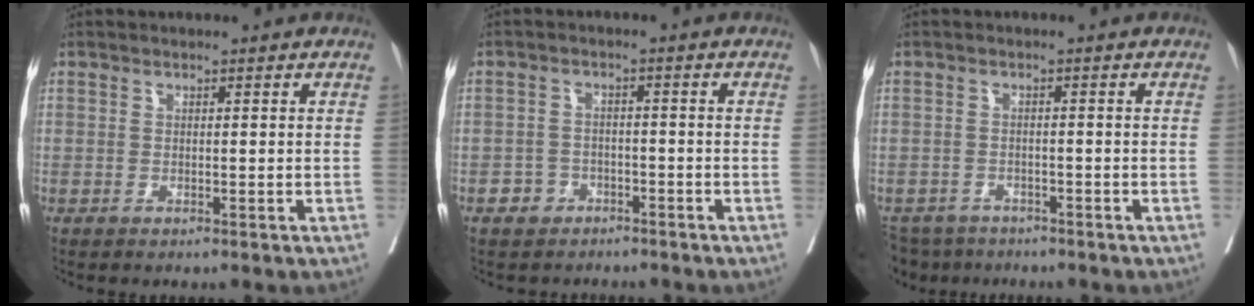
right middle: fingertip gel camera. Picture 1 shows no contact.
{"total": 3.3, "force": [-2.2, 2.5, 0.2], "torque": [-0.014, 0.008, -0.036]}
{"total": 5.4, "force": [-4.8, 2.6, 0.4], "torque": [0.000, -0.007, -0.077]}